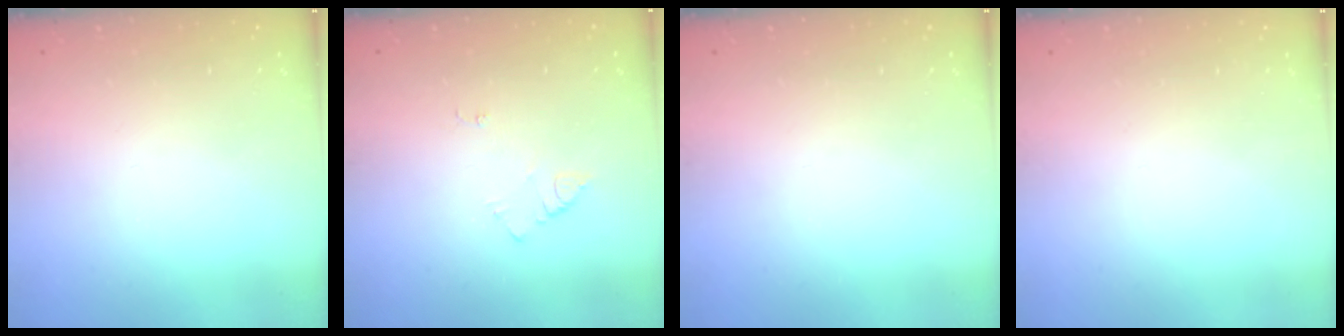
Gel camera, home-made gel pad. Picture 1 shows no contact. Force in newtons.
{"total": 4.2, "press": 4.2, "slide": 0.4}
{"total": 0.0}
{"total": 1.5, "press": 1.5, "slide": 0.1}